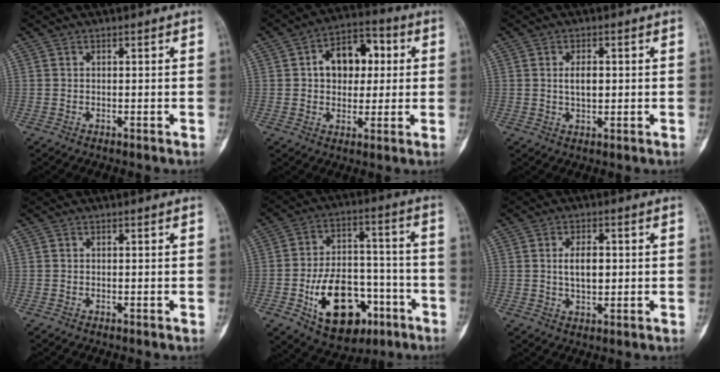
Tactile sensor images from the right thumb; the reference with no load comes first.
{"total": 11.8, "force": [2.1, 8.2, 8.3], "torque": [-0.085, 0.018, 0.027]}
{"total": 3.2, "force": [0.4, 1.7, 2.6], "torque": [-0.042, -0.001, 0.009]}
{"total": 0.0}
{"total": 19.0, "force": [-7.6, 11.7, 12.9], "torque": [-0.171, 0.047, -0.107]}
{"total": 5.3, "force": [0.6, 3.0, 4.4], "torque": [-0.069, -0.004, 0.012]}